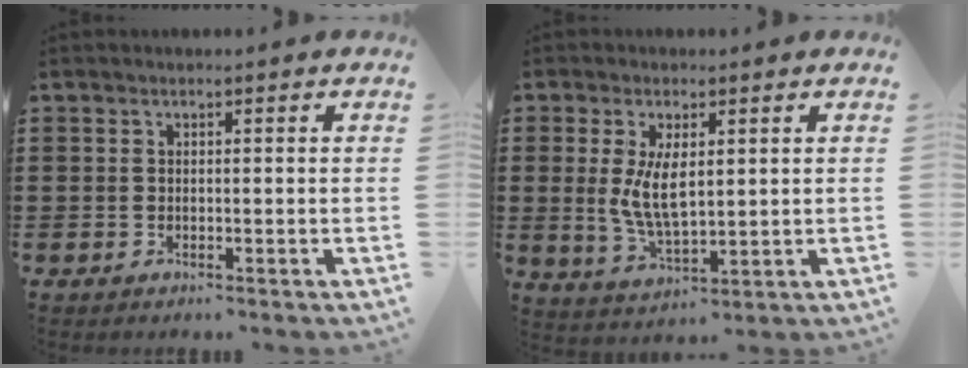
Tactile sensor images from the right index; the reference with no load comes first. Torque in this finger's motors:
{"motor_torque": [2.14, 0.00, 0.37, 0.11]}